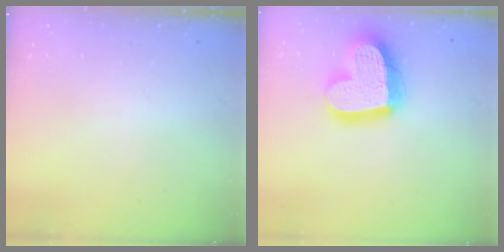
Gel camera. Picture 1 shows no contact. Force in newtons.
{"total": 21.6, "press": 21.5, "slide": 1.9}